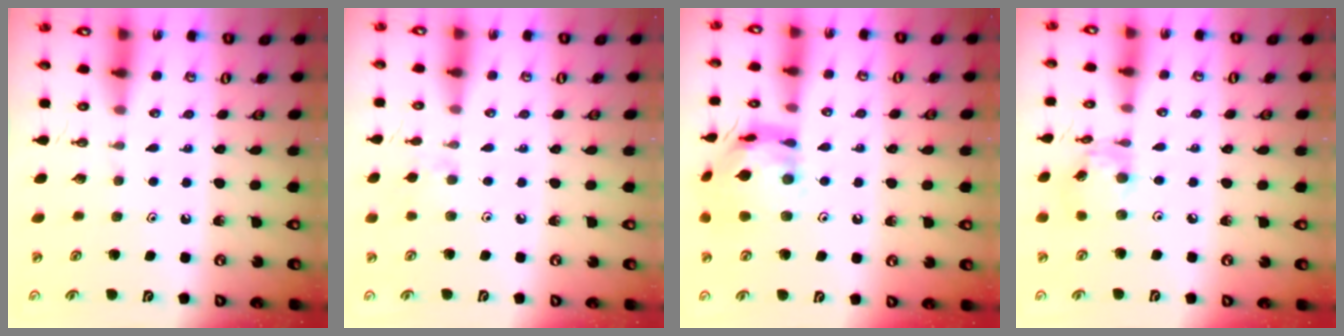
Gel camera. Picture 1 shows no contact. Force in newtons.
{"total": 4.7, "press": 4.6, "slide": 0.8}
{"total": 15.9, "press": 15.8, "slide": 1.4}
{"total": 10.0, "press": 10.0, "slide": 0.8}